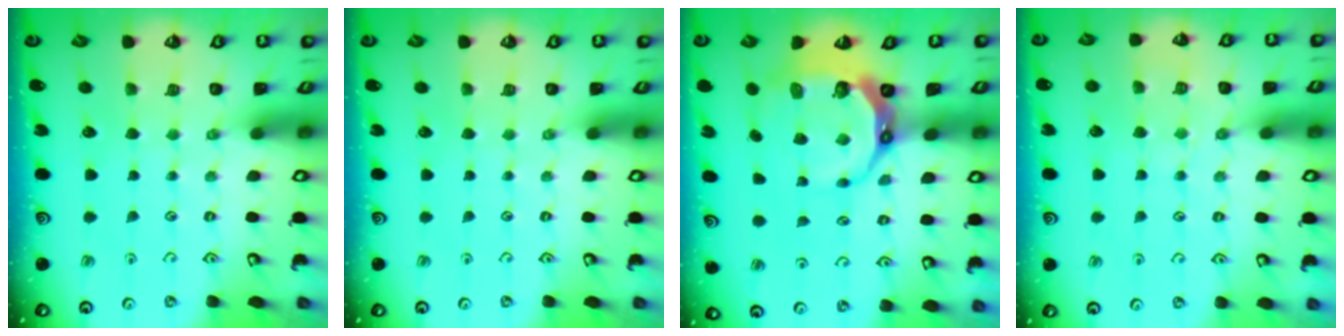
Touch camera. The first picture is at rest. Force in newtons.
{"total": 0.0}
{"total": 11.1, "press": 10.3, "slide": 4.2}
{"total": 6.6, "press": 6.6, "slide": 0.5}